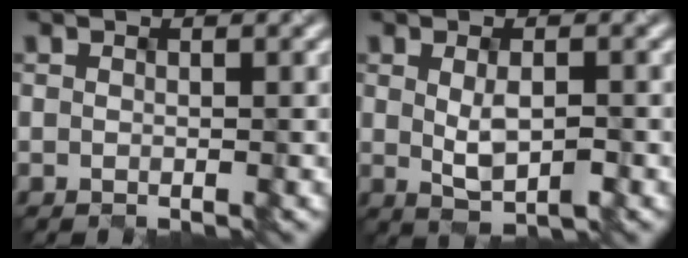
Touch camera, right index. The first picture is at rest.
{"total": 2.4, "force": [-0.5, 0.8, 2.2], "torque": [-0.048, -0.006, 0.001]}